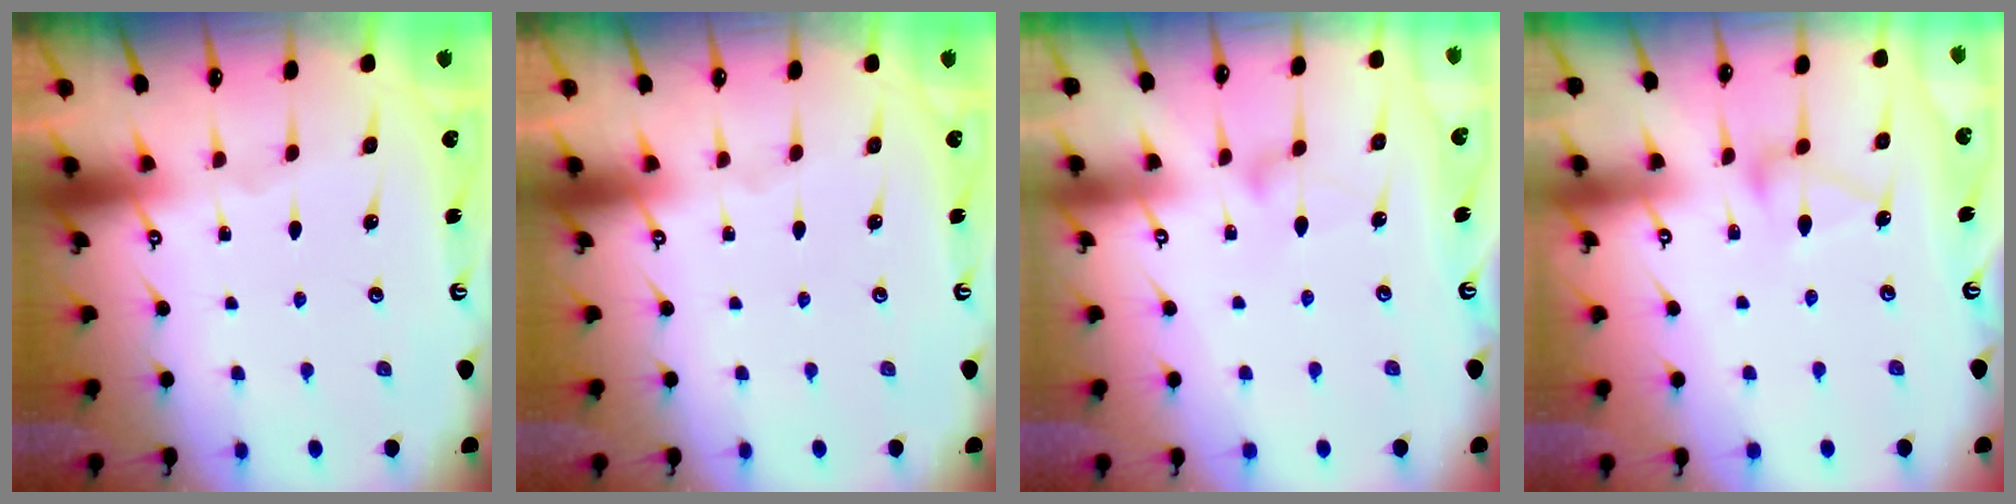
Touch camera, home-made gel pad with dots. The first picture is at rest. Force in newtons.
{"total": 0.0}
{"total": 7.0, "press": 7.0, "slide": 0.5}
{"total": 8.1, "press": 8.1, "slide": 0.3}